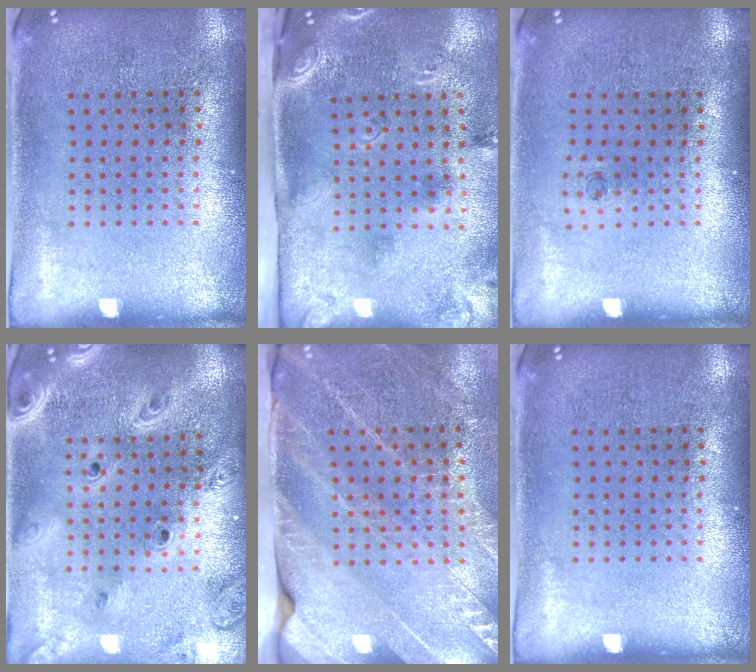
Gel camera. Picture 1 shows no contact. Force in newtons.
{"total": 2.9, "press": 1.9, "slide": 2.2}
{"total": 0.6, "press": 0.3, "slide": 0.5}
{"total": 3.0, "press": 2.5, "slide": 1.6}
{"total": 3.1, "press": 2.8, "slide": 1.2}
{"total": 0.0}